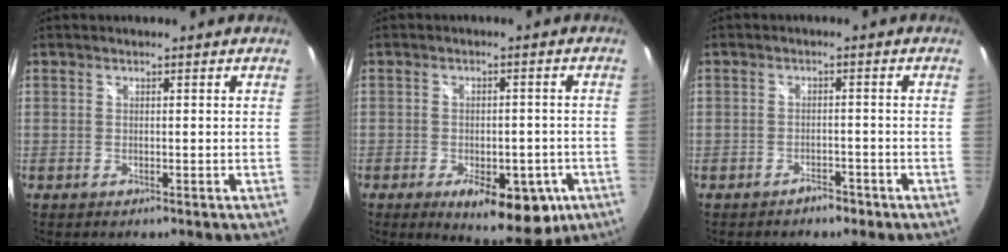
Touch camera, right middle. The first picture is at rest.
{"total": 13.6, "force": [-6.9, 6.3, 9.9], "torque": [-0.153, -0.022, -0.082]}
{"total": 2.4, "force": [-2.0, 1.3, 0.4], "torque": [-0.009, 0.008, -0.024]}